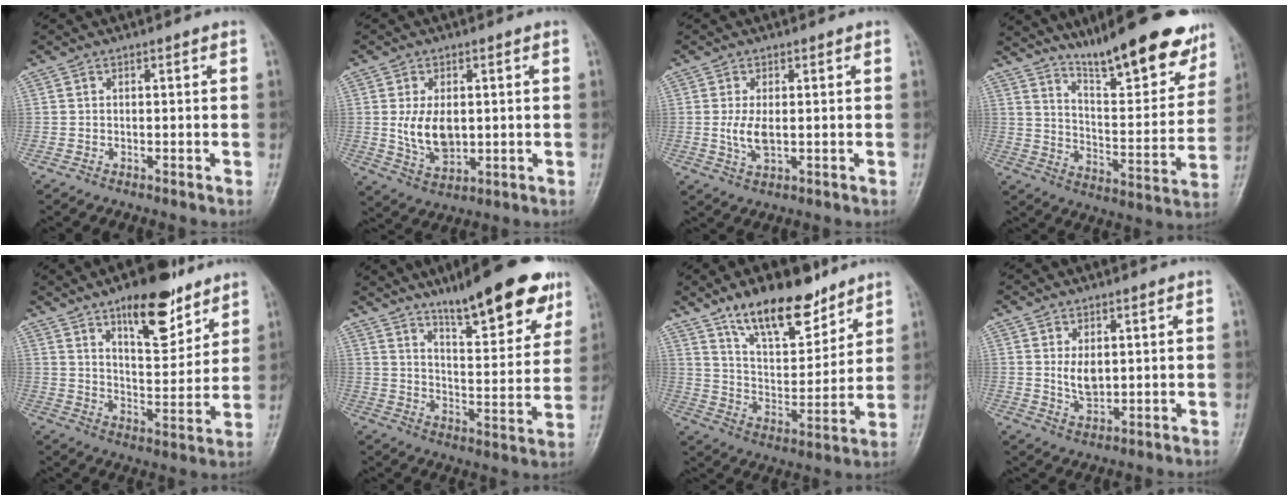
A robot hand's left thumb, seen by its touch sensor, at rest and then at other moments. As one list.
[{"total": 7.9, "force": [0.6, 4.9, 6.2], "torque": [-0.101, -0.012, 0.022]}, {"total": 4.2, "force": [0.1, 2.0, 3.7], "torque": [-0.077, -0.011, 0.006]}, {"total": 20.5, "force": [15.0, 5.0, 13.1], "torque": [-0.150, -0.082, 0.235]}, {"total": 14.5, "force": [9.4, 5.7, 9.4], "torque": [-0.105, -0.058, 0.149]}, {"total": 19.4, "force": [13.1, 4.8, 13.5], "torque": [-0.154, -0.060, 0.198]}, {"total": 16.2, "force": [11.5, 6.7, 9.2], "torque": [-0.110, -0.071, 0.203]}, {"total": 4.3, "force": [1.0, 2.5, 3.4], "torque": [-0.051, -0.014, 0.026]}]